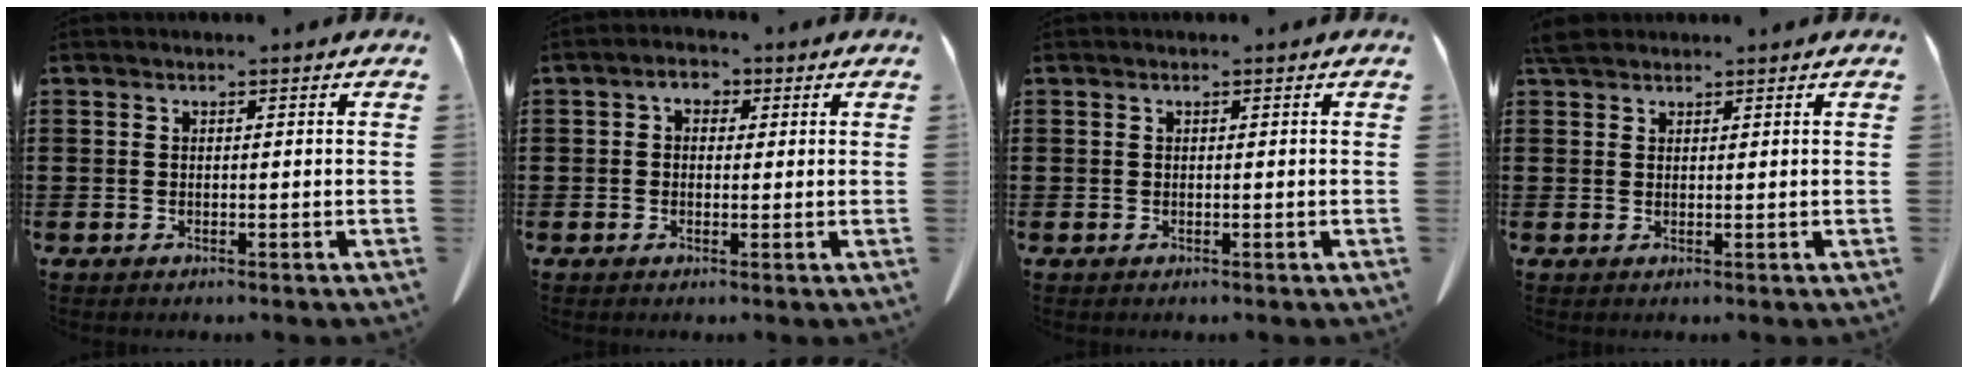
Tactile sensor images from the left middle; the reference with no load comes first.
{"total": 2.1, "force": [0.5, 1.5, 1.4], "torque": [-0.033, 0.009, 0.006]}
{"total": 0.0}
{"total": 2.6, "force": [2.2, 1.1, 1.0], "torque": [-0.027, 0.003, 0.045]}